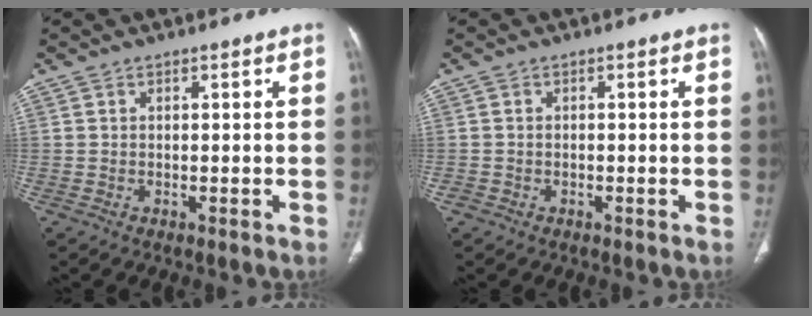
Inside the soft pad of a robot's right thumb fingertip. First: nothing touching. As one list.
[{"total": 0.7, "force": [-0.4, 0.6, 0.2], "torque": [-0.003, 0.002, -0.008]}]